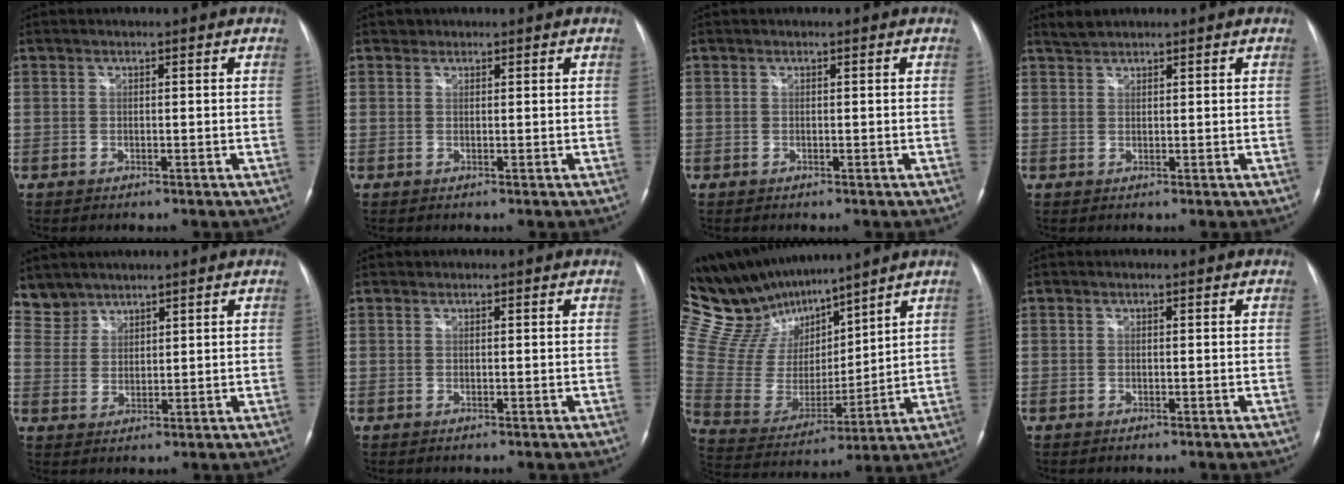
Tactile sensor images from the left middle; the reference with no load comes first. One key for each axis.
{"total": 0.8, "fx": 0.6, "fy": 0.5, "fz": -0.1, "tx": 0.002, "ty": 0.002, "tz": 0.006}
{"total": 0.0}
{"total": 1.8, "fx": 1.7, "fy": 0.4, "fz": 0.4, "tx": -0.013, "ty": 0.008, "tz": 0.035}
{"total": 4.6, "fx": 4.1, "fy": 1.9, "fz": -0.6, "tx": 0.014, "ty": 0.008, "tz": 0.089}
{"total": 0.0}
{"total": 18.1, "fx": 16.3, "fy": 4.2, "fz": 6.8, "tx": -0.141, "ty": 0.005, "tz": 0.314}
{"total": 0.0}